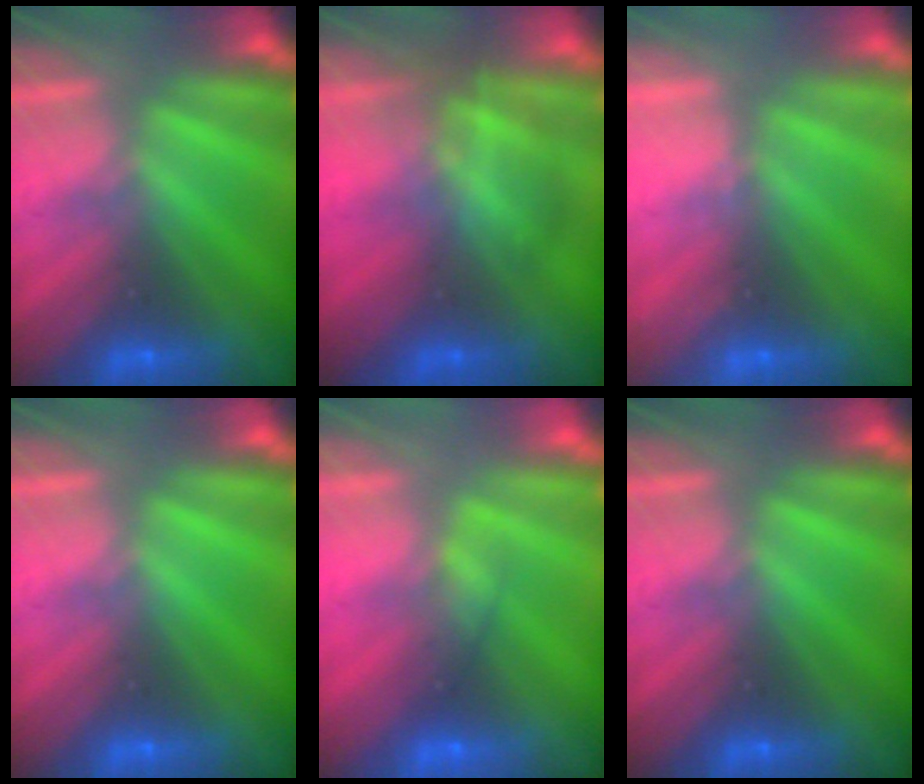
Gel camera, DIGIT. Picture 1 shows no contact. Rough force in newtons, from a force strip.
{"total": 2.9}
{"total": 2.3}
{"total": 0.0}
{"total": 3.0}
{"total": 0.0}